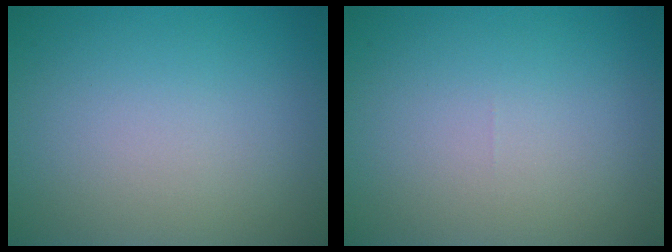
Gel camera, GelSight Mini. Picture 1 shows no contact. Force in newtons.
{"total": 0.0}